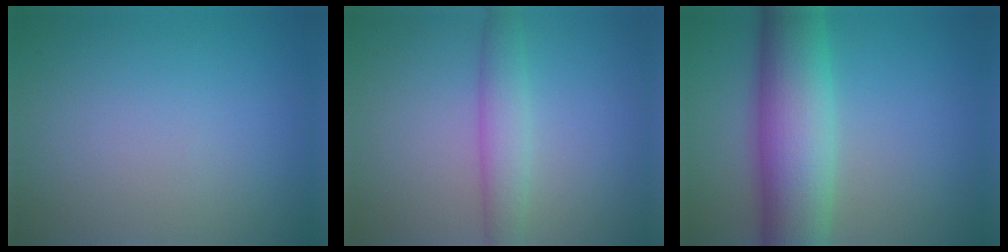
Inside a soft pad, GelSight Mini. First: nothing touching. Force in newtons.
{"total": 3.2, "press": 3.2, "slide": 0.2}
{"total": 10.7, "press": 10.7, "slide": 0.2}